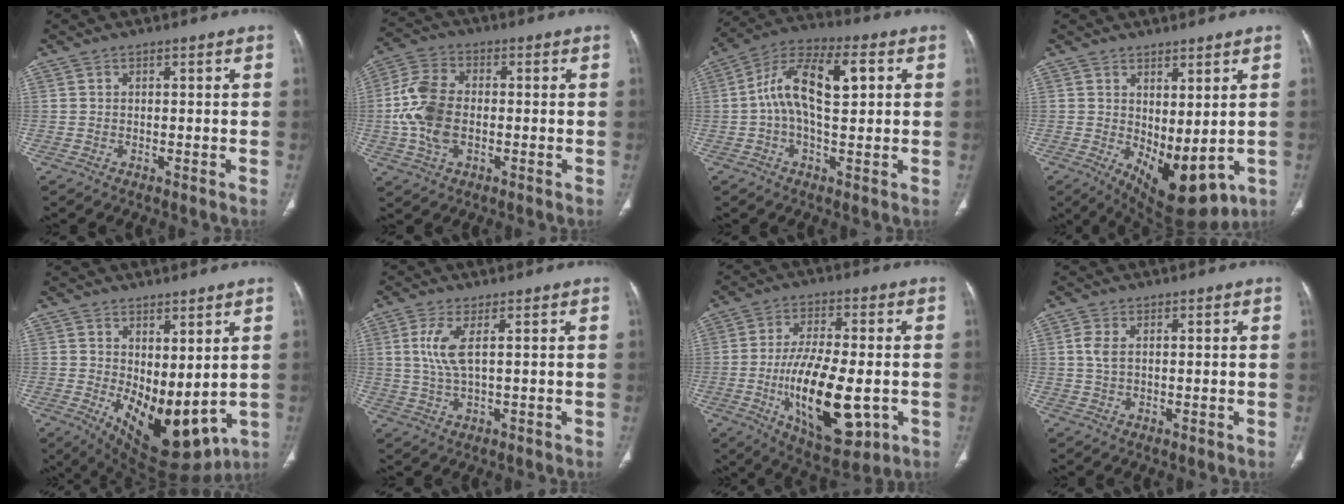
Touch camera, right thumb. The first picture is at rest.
{"total": 10.8, "force": [-1.1, 6.8, 8.3], "torque": [-0.174, 0.015, -0.027]}
{"total": 13.5, "force": [1.9, 6.3, 11.8], "torque": [-0.210, 0.030, 0.029]}
{"total": 10.9, "force": [-0.4, 5.2, 9.6], "torque": [-0.131, -0.017, 0.020]}
{"total": 14.4, "force": [0.4, 7.4, 12.3], "torque": [-0.173, -0.029, 0.036]}
{"total": 5.2, "force": [1.4, 1.3, 4.9], "torque": [-0.128, -0.003, 0.032]}
{"total": 18.5, "force": [-4.0, 7.8, 16.3], "torque": [-0.266, -0.005, -0.052]}
{"total": 2.5, "force": [0.7, 1.2, 2.1], "torque": [-0.053, 0.001, 0.017]}